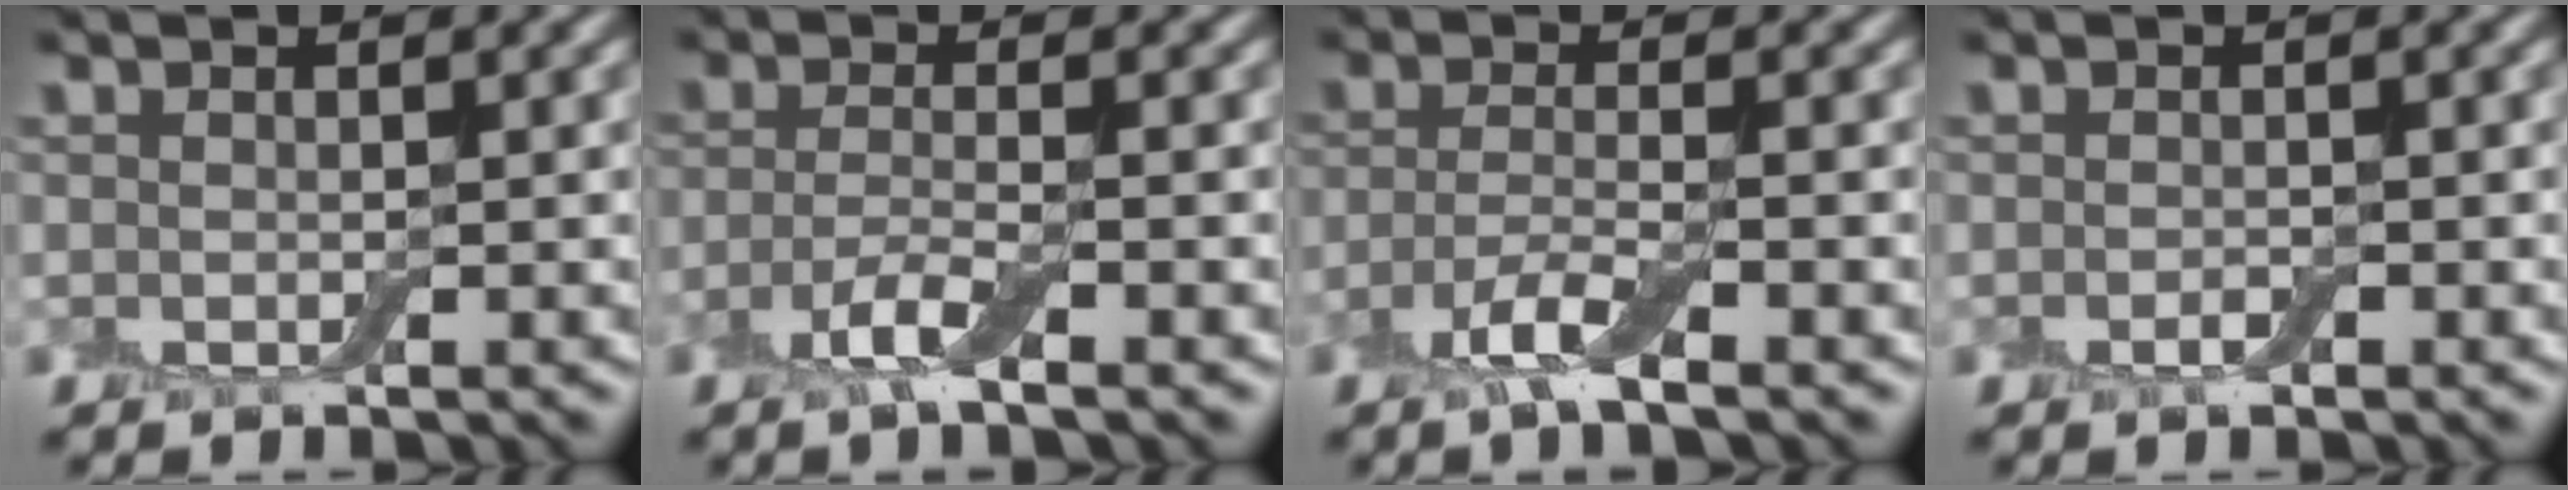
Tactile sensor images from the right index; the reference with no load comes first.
{"total": 2.7, "force": [-1.5, 0.5, 2.2], "torque": [-0.049, -0.004, -0.036]}
{"total": 3.1, "force": [-1.8, 0.5, 2.5], "torque": [-0.054, -0.005, -0.043]}
{"total": 0.8, "force": [-0.4, 0.4, 0.5], "torque": [-0.012, 0.000, -0.007]}